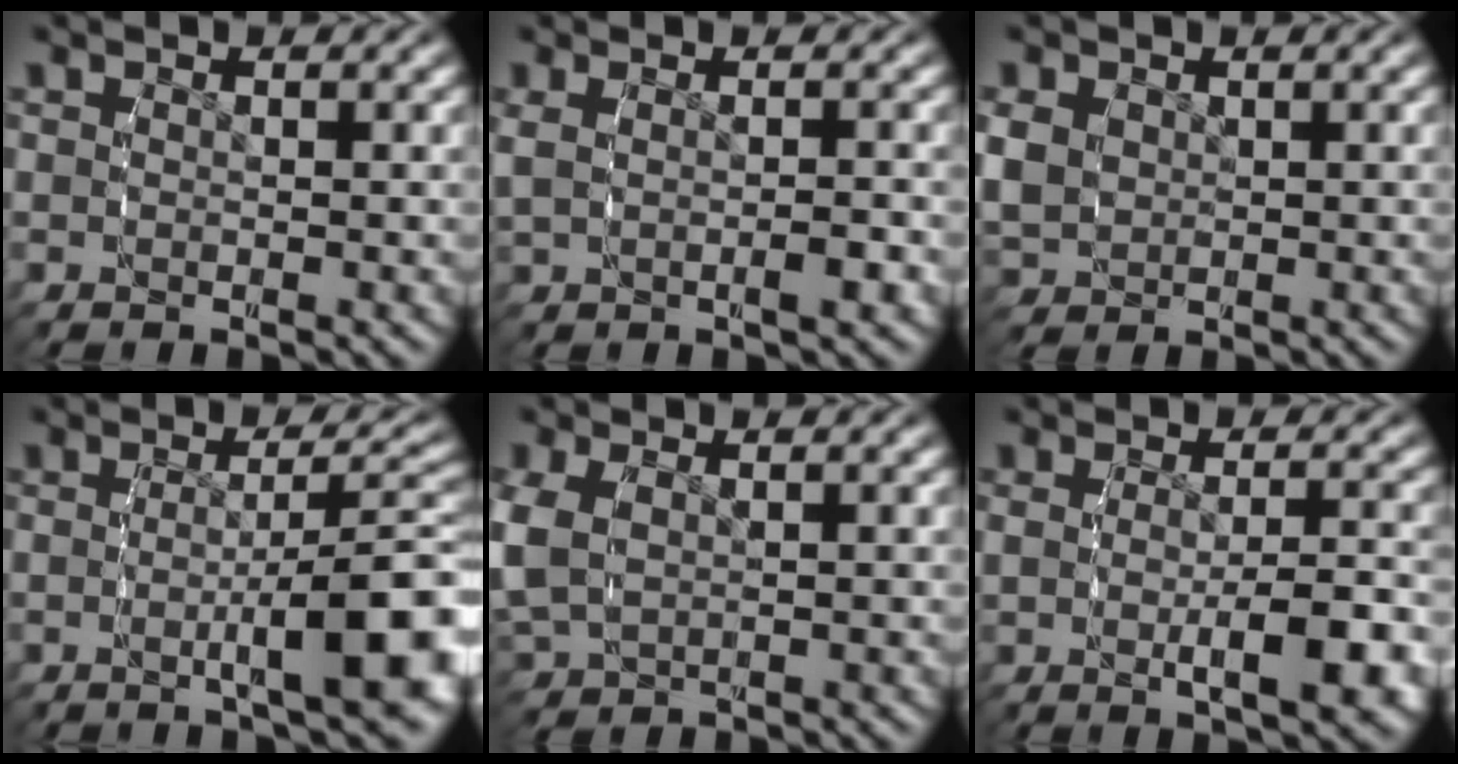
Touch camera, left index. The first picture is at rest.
{"total": 1.8, "force": [0.0, 0.3, 1.8], "torque": [-0.035, 0.003, 0.006]}
{"total": 3.1, "force": [0.2, 2.7, 1.6], "torque": [-0.045, -0.013, 0.021]}
{"total": 7.0, "force": [-2.3, 1.2, 6.5], "torque": [-0.086, -0.002, -0.034]}
{"total": 3.4, "force": [0.1, 2.5, 2.3], "torque": [-0.075, -0.015, 0.022]}
{"total": 4.6, "force": [-1.0, 1.1, 4.4], "torque": [-0.069, -0.011, -0.012]}